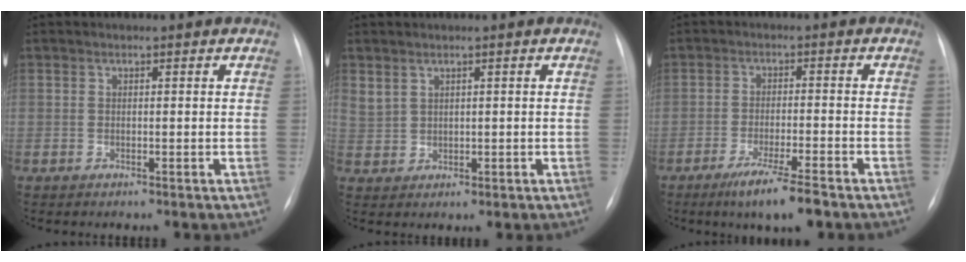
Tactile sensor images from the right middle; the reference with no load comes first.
{"total": 2.2, "force": [1.5, 1.4, 0.9], "torque": [-0.026, 0.000, 0.040]}
{"total": 7.2, "force": [-4.9, 0.2, 5.2], "torque": [-0.099, -0.019, -0.082]}